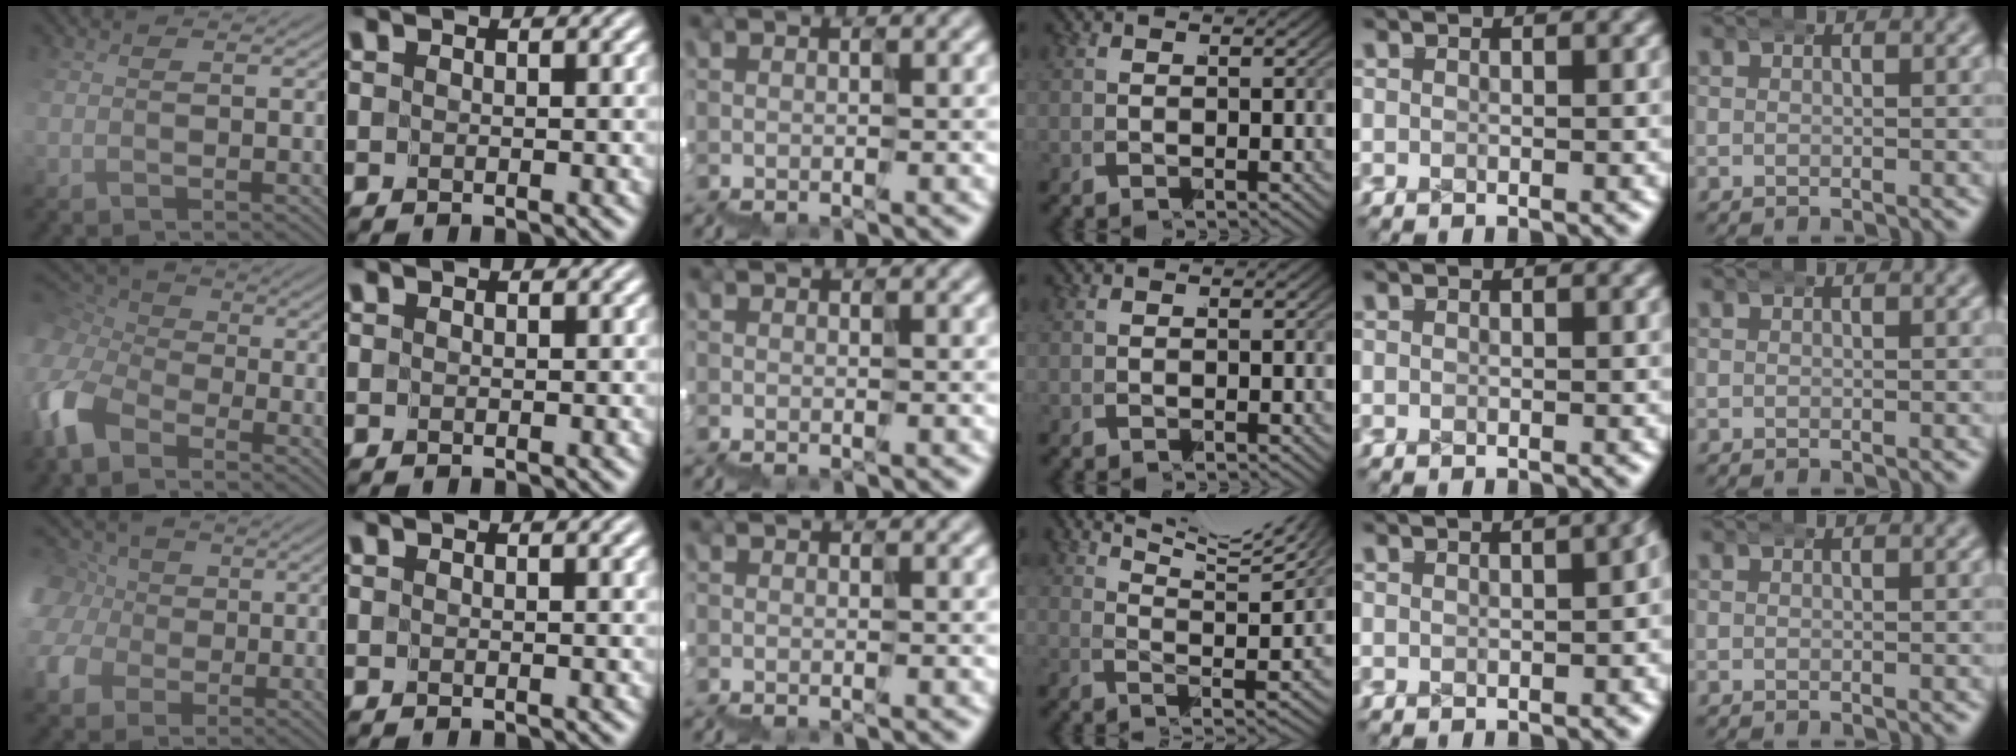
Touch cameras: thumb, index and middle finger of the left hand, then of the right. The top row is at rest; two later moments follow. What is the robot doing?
{"motion": "wrap", "object": "ethernet cable"}